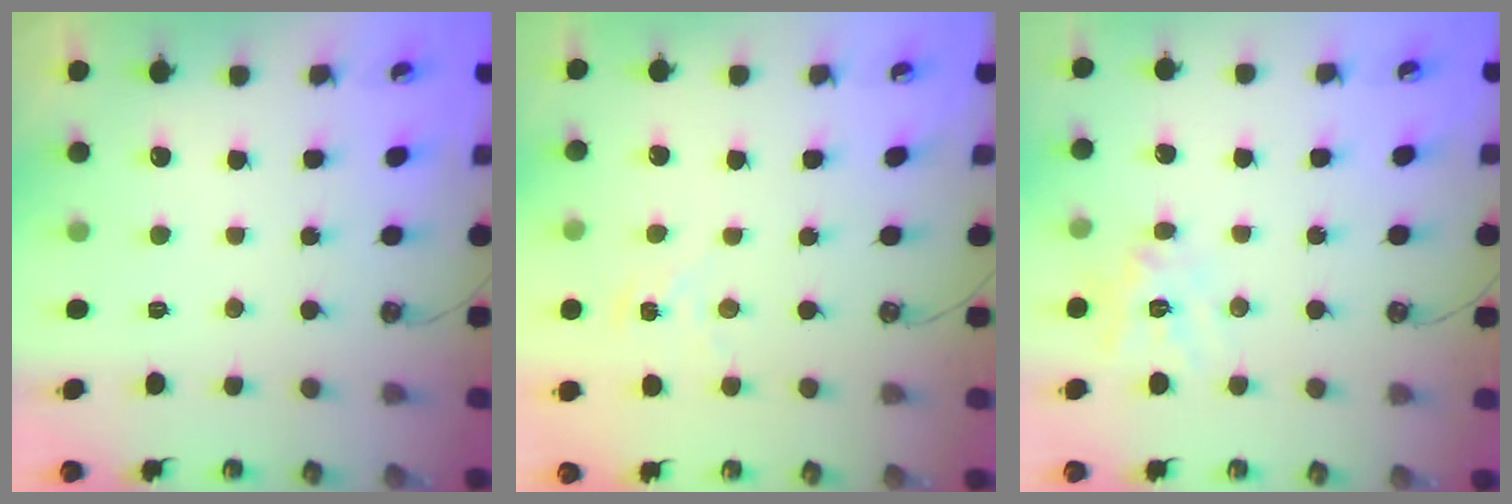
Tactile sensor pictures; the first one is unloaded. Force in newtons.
{"total": 1.9, "press": 1.9, "slide": 0.2}
{"total": 12.1, "press": 12.1, "slide": 1.1}